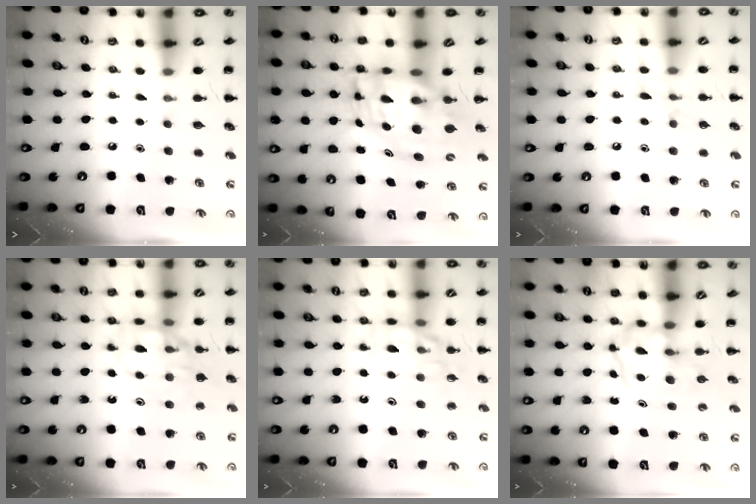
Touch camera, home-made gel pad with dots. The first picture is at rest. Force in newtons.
{"total": 9.1, "press": 8.9, "slide": 2.1}
{"total": 7.9, "press": 7.8, "slide": 1.4}
{"total": 14.1, "press": 13.9, "slide": 2.3}
{"total": 12.1, "press": 12.0, "slide": 2.1}
{"total": 3.9, "press": 3.8, "slide": 0.4}